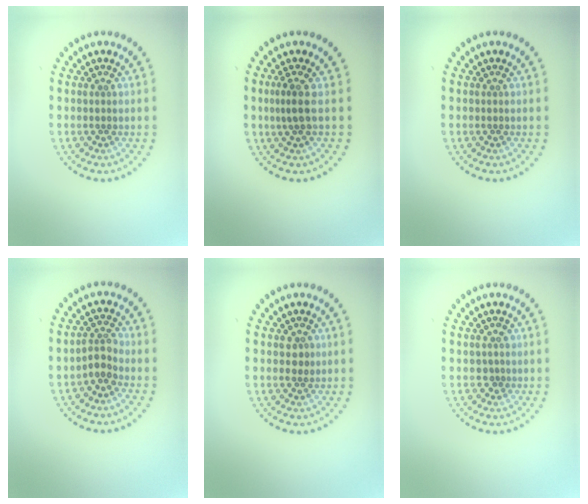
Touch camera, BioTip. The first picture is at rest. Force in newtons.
{"total": 1.8, "press": 1.3, "slide": 1.3}
{"total": 0.0}
{"total": 2.0, "press": 1.5, "slide": 1.4}
{"total": 1.2, "press": 1.1, "slide": 0.4}
{"total": 0.9, "press": 0.8, "slide": 0.5}